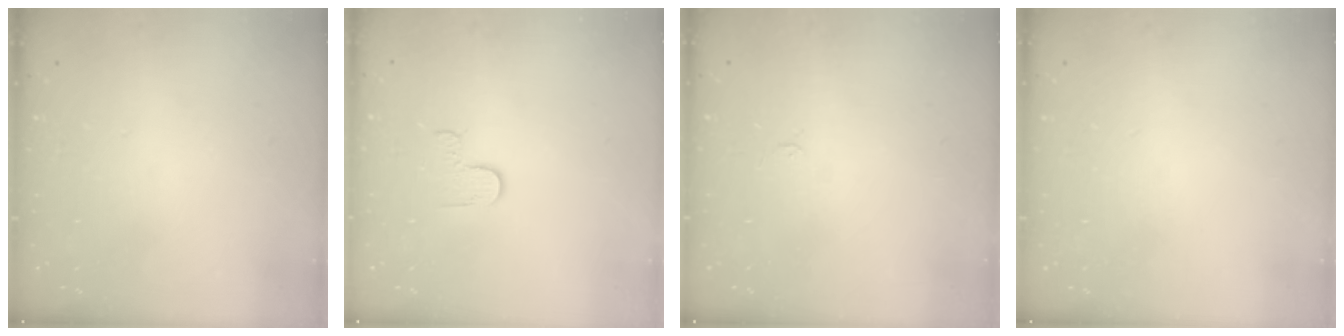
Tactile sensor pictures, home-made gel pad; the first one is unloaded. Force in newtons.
{"total": 2.7, "press": 2.6, "slide": 0.4}
{"total": 2.4, "press": 2.4, "slide": 0.3}
{"total": 0.0}